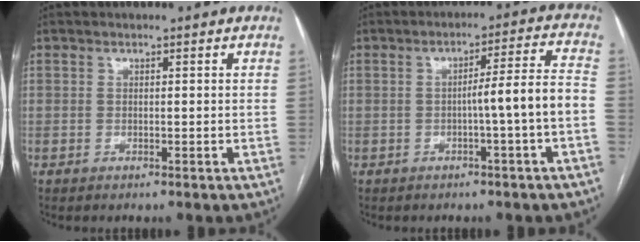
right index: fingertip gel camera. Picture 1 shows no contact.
{"total": 7.0, "force": [-1.9, -1.1, 6.6], "torque": [-0.093, 0.016, -0.024]}